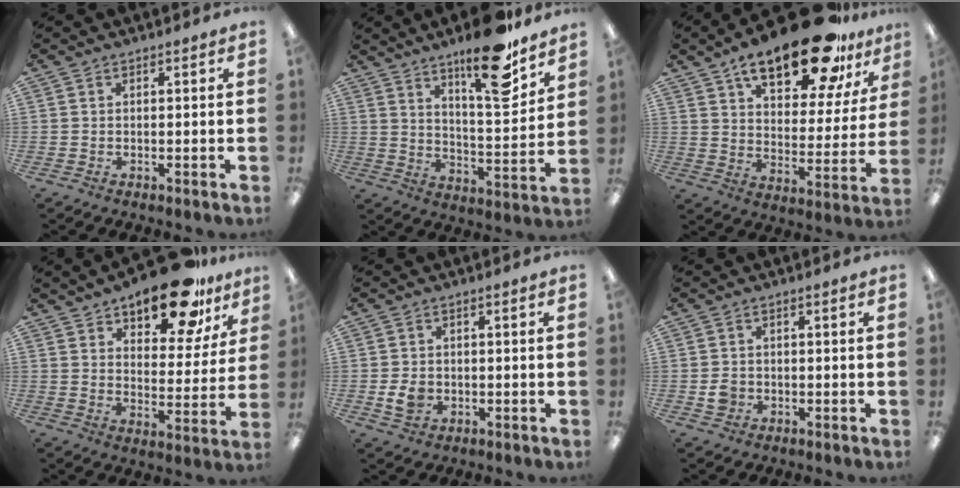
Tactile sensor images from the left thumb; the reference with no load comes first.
{"total": 17.1, "force": [12.7, 4.3, 10.6], "torque": [-0.158, -0.081, 0.204]}
{"total": 21.1, "force": [14.4, 8.0, 13.2], "torque": [-0.203, -0.076, 0.238]}
{"total": 18.0, "force": [13.4, 7.5, 9.5], "torque": [-0.138, -0.077, 0.226]}
{"total": 4.3, "force": [-0.6, 3.5, 2.5], "torque": [-0.032, -0.003, -0.012]}
{"total": 2.9, "force": [-0.3, 2.6, 1.2], "torque": [-0.014, 0.001, -0.008]}